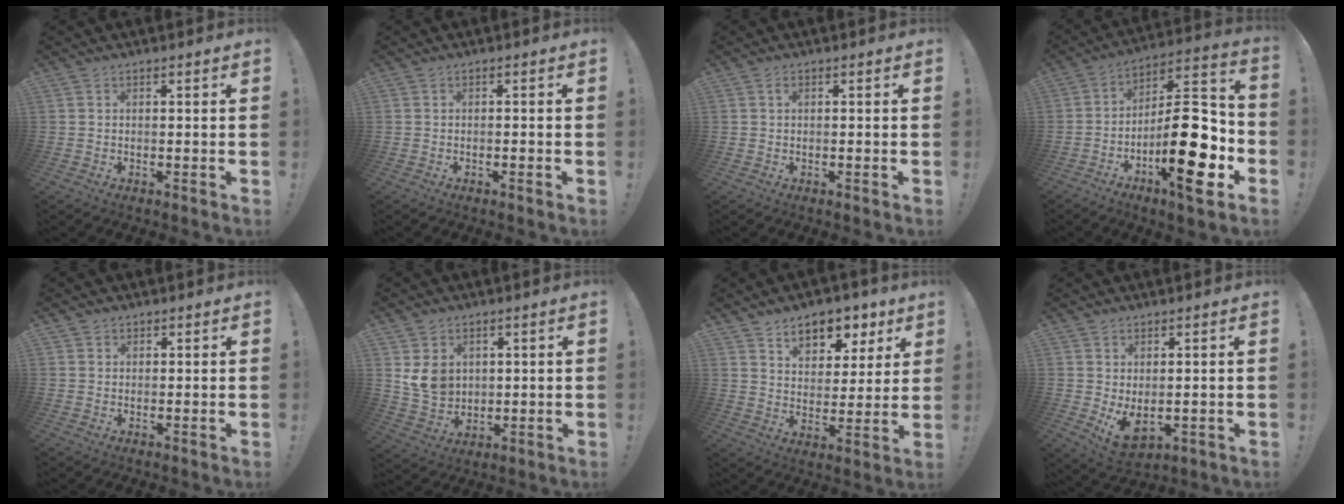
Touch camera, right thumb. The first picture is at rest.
{"total": 0.8, "force": [-0.7, 0.0, 0.5], "torque": [-0.013, 0.003, -0.010]}
{"total": 0.6, "force": [0.2, 0.4, 0.4], "torque": [-0.007, 0.003, 0.002]}
{"total": 22.9, "force": [-7.6, 7.3, 20.3], "torque": [-0.328, 0.045, -0.115]}
{"total": 1.1, "force": [0.8, 0.8, 0.1], "torque": [0.006, -0.002, 0.013]}
{"total": 8.4, "force": [3.0, 6.9, 3.7], "torque": [-0.056, -0.012, 0.064]}
{"total": 9.7, "force": [6.8, 5.8, 3.7], "torque": [-0.051, -0.050, 0.127]}
{"total": 5.8, "force": [1.3, 3.1, 4.7], "torque": [-0.070, -0.022, 0.030]}